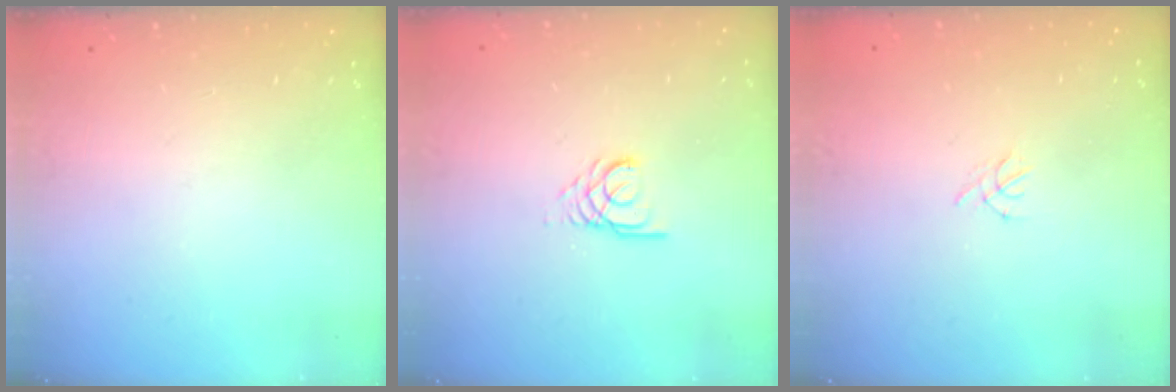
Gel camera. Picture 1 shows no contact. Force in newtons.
{"total": 3.5, "press": 3.5, "slide": 0.4}
{"total": 1.3, "press": 1.2, "slide": 0.4}